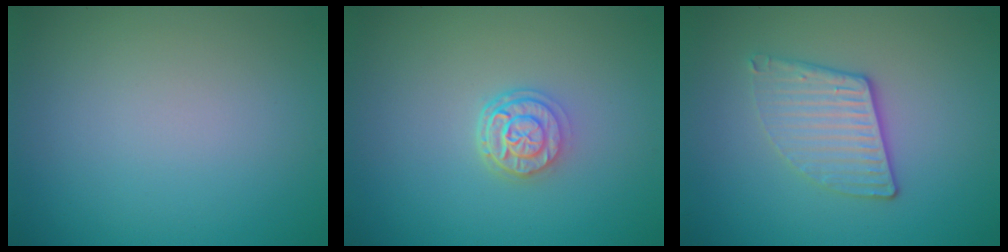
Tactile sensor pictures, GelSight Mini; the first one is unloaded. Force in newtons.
{"total": 3.0, "press": 2.4, "slide": 1.9}
{"total": 3.2, "press": 2.8, "slide": 1.4}